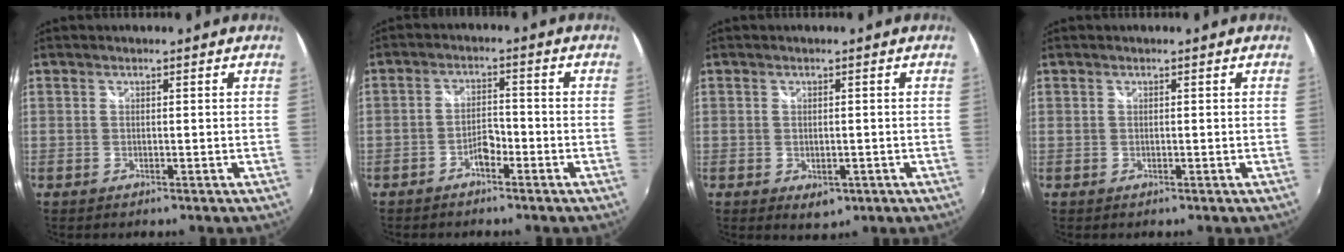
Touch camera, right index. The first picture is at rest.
{"total": 3.5, "force": [-2.4, 1.5, 2.1], "torque": [-0.042, 0.006, -0.040]}
{"total": 3.5, "force": [-0.9, 2.4, 2.4], "torque": [-0.041, -0.010, -0.010]}
{"total": 0.0}